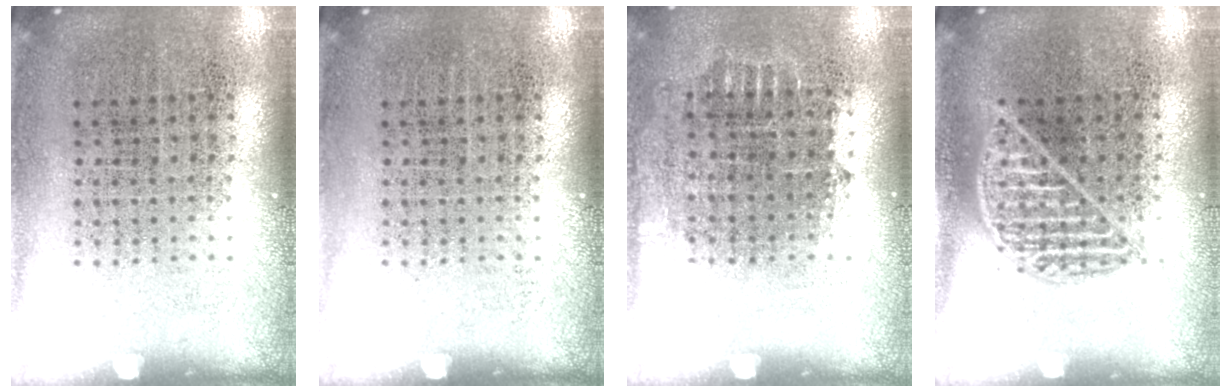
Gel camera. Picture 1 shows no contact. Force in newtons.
{"total": 0.0}
{"total": 0.7, "press": 0.7, "slide": 0.3}
{"total": 1.0, "press": 0.9, "slide": 0.3}